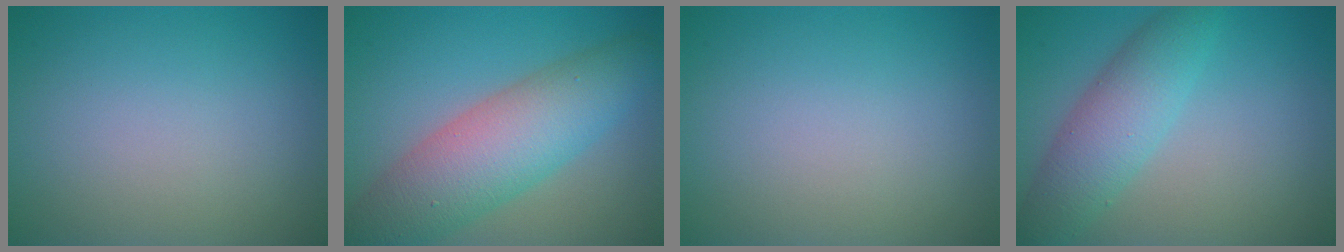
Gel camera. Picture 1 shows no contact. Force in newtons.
{"total": 8.0, "press": 8.0, "slide": 0.4}
{"total": 0.0}
{"total": 5.0, "press": 5.0, "slide": 0.1}